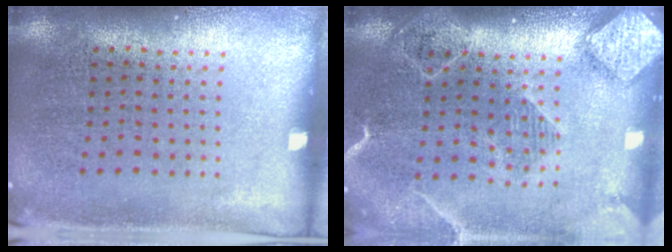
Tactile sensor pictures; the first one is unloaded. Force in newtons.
{"total": 2.2, "press": 1.9, "slide": 1.1}